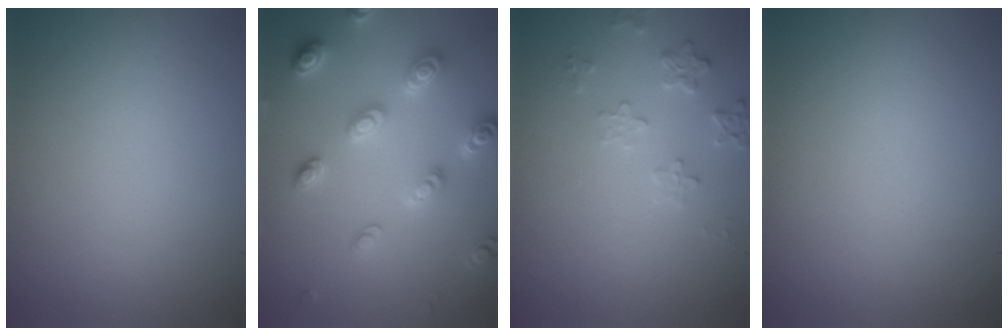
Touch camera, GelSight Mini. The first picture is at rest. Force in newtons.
{"total": 4.6, "press": 4.5, "slide": 0.9}
{"total": 2.2, "press": 2.1, "slide": 0.4}
{"total": 0.0}